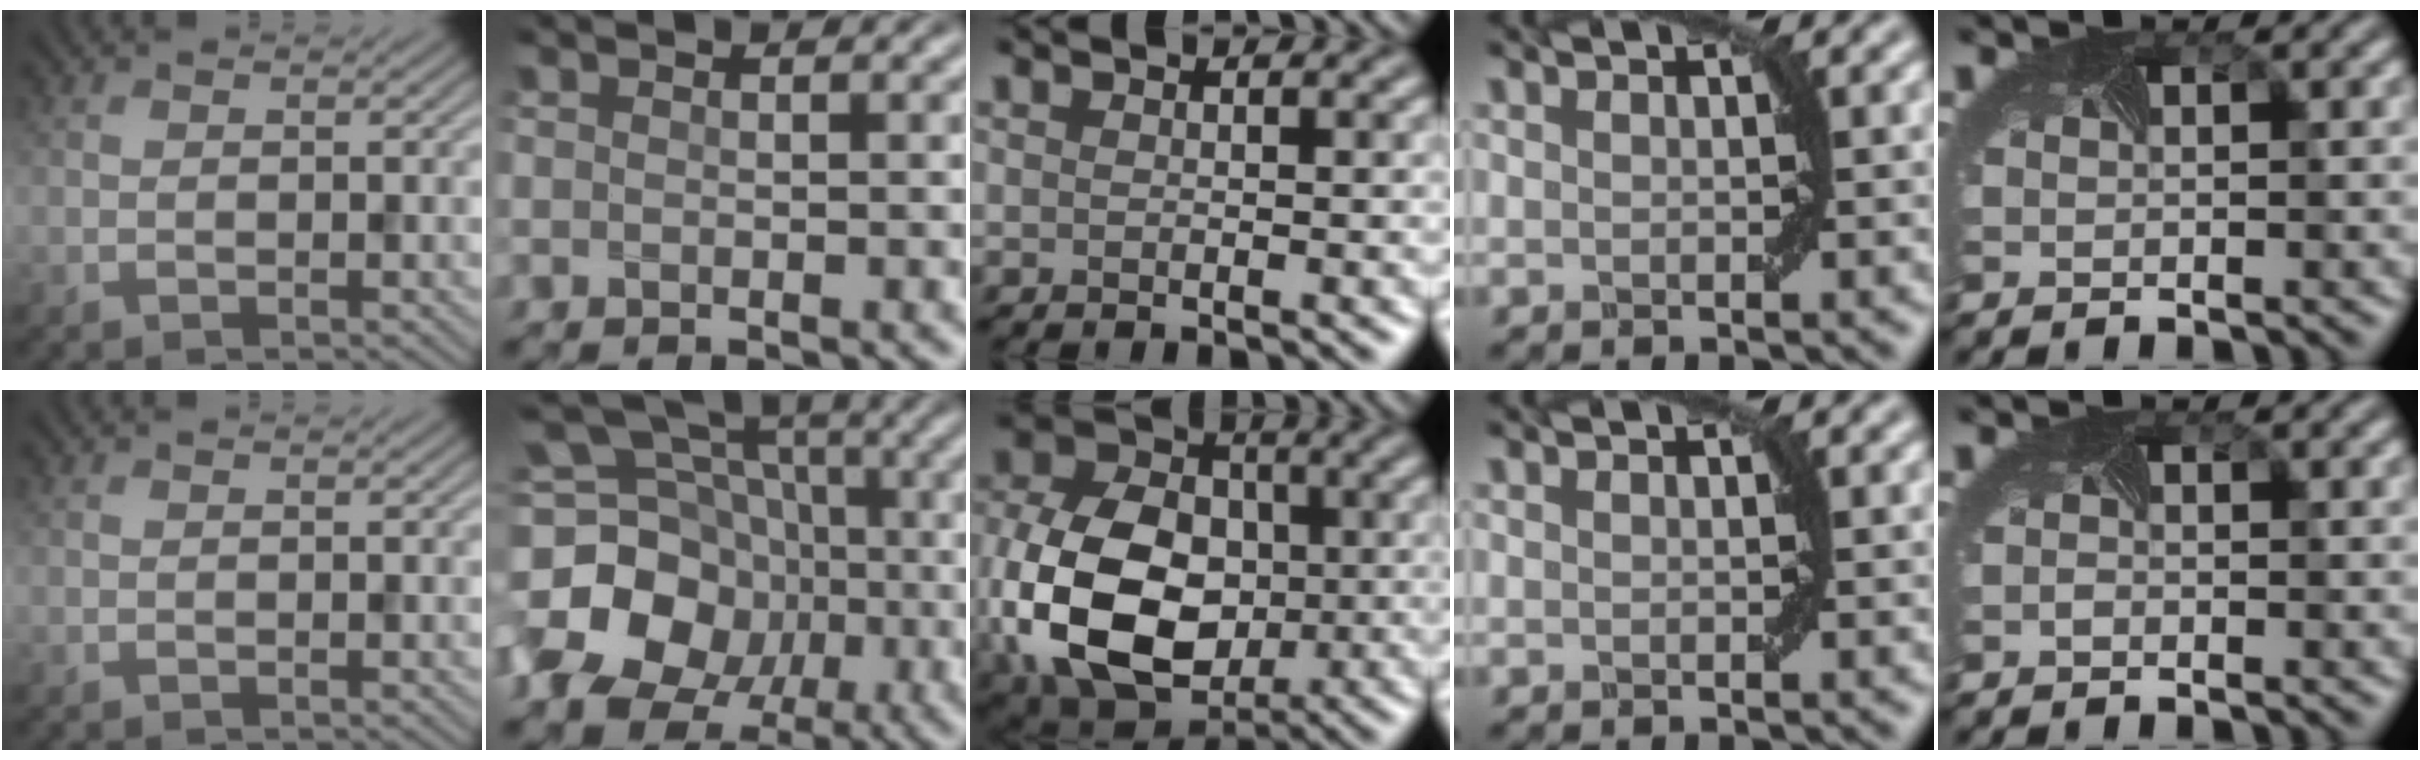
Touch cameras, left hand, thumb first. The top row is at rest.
{"index": {"total": 17.4, "force": [-3.3, 15.2, 8.0], "torque": [-0.200, 0.003, -0.078]}, "middle": {"total": 14.2, "force": [-2.4, 10.2, 9.6], "torque": [-0.214, -0.013, -0.051]}, "little": {"total": 0.6, "force": [-0.5, -0.1, -0.3], "torque": [-0.002, -0.006, -0.011]}}